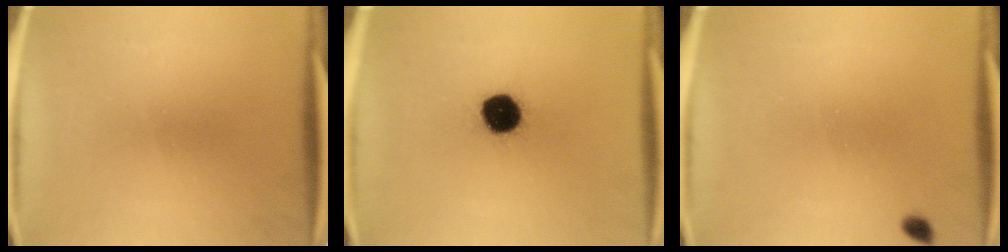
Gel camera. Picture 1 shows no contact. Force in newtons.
{"total": 11.4}
{"total": 1.1}